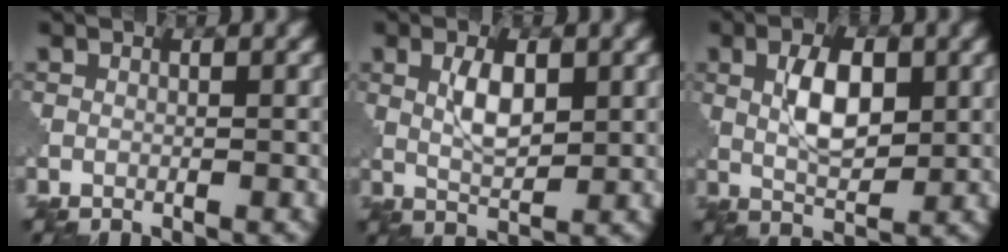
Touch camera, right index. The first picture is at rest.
{"total": 3.1, "force": [1.3, 1.3, 2.6], "torque": [-0.055, 0.001, 0.029]}
{"total": 4.6, "force": [1.3, 2.2, 3.8], "torque": [-0.077, 0.002, 0.028]}